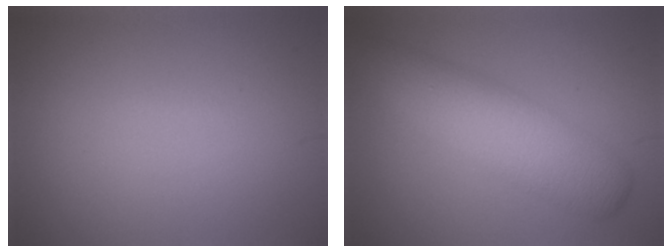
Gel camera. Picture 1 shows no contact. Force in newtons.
{"total": 5.8, "press": 5.8, "slide": 0.1}